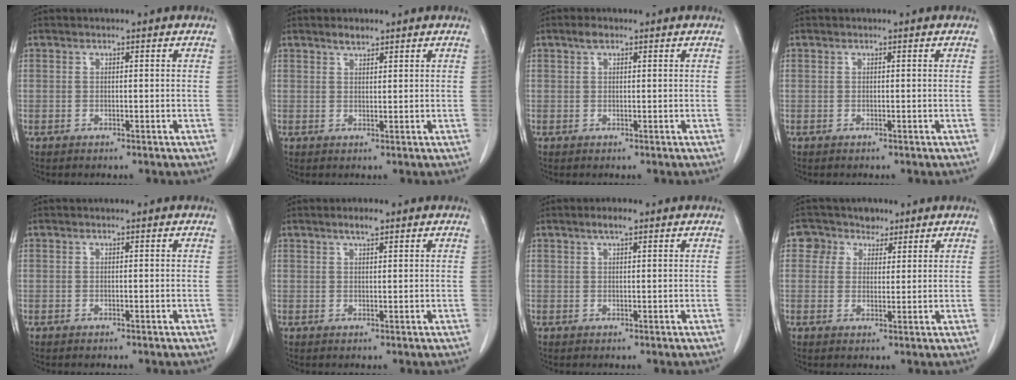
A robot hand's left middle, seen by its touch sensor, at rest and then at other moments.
{"total": 1.6, "force": [1.4, 0.6, 0.6], "torque": [-0.015, 0.000, 0.024]}
{"total": 1.4, "force": [0.8, 0.7, 0.9], "torque": [-0.017, 0.008, 0.013]}
{"total": 0.0}
{"total": 0.0}
{"total": 2.0, "force": [1.4, 0.4, 1.3], "torque": [-0.027, 0.002, 0.024]}
{"total": 2.0, "force": [1.3, 0.4, 1.5], "torque": [-0.032, 0.005, 0.022]}
{"total": 4.5, "force": [2.7, 3.5, 0.0], "torque": [0.002, 0.017, 0.044]}